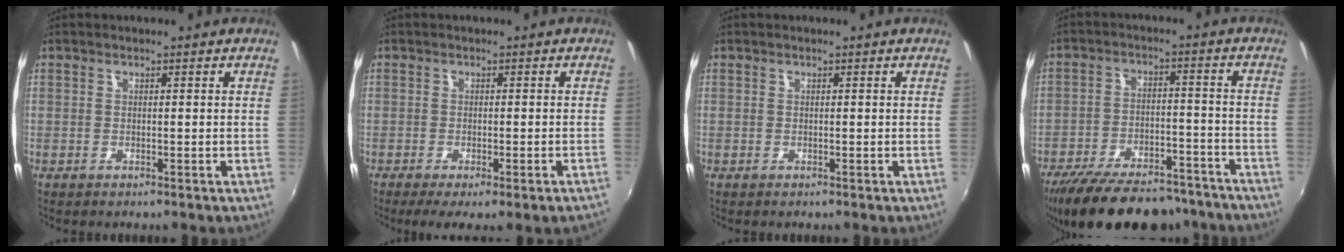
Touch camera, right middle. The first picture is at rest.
{"total": 6.0, "force": [-3.9, 0.1, 4.5], "torque": [-0.077, -0.026, -0.053]}
{"total": 0.0}
{"total": 23.0, "force": [-19.2, 8.1, 9.8], "torque": [-0.197, -0.001, -0.265]}